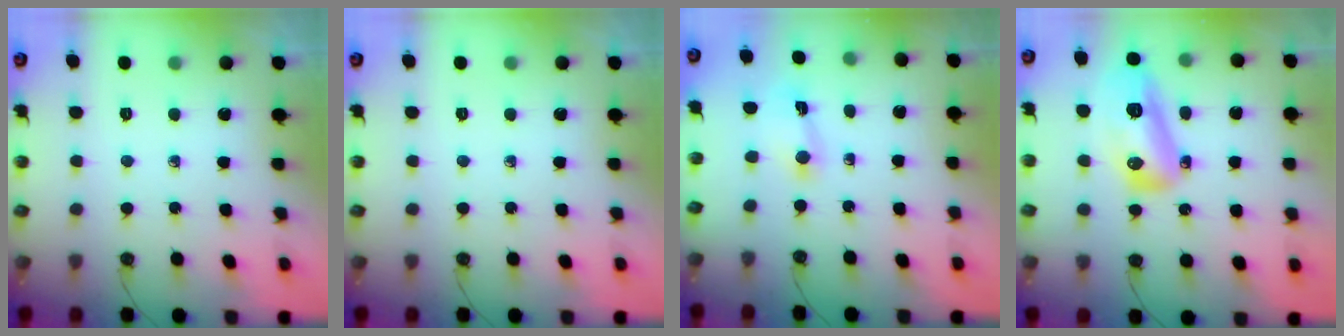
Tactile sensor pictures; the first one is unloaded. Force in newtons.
{"total": 0.0}
{"total": 2.0, "press": 2.0, "slide": 0.4}
{"total": 13.2, "press": 13.1, "slide": 1.6}